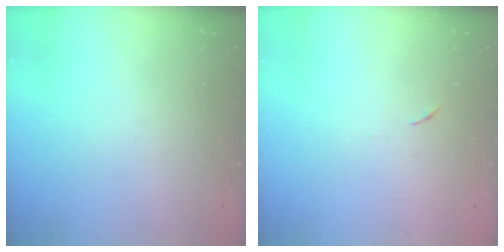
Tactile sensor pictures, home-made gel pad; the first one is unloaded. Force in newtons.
{"total": 3.7, "press": 3.6, "slide": 0.7}